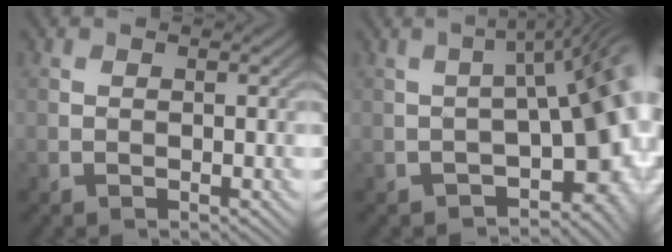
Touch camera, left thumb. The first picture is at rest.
{"total": 13.9, "force": [-3.7, 6.3, 11.8], "torque": [-0.137, -0.015, -0.045]}